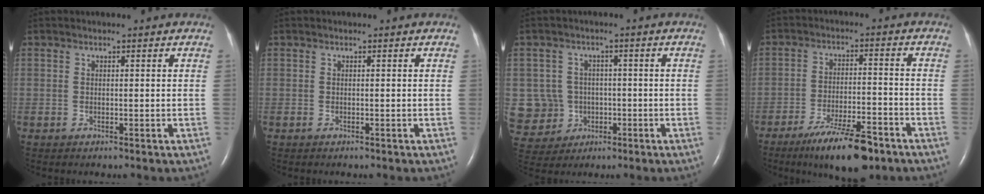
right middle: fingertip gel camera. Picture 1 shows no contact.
{"total": 0.0}
{"total": 13.7, "force": [-1.9, 13.0, 3.8], "torque": [-0.133, 0.033, -0.007]}
{"total": 11.0, "force": [-7.7, 1.9, 7.6], "torque": [-0.131, -0.017, -0.126]}